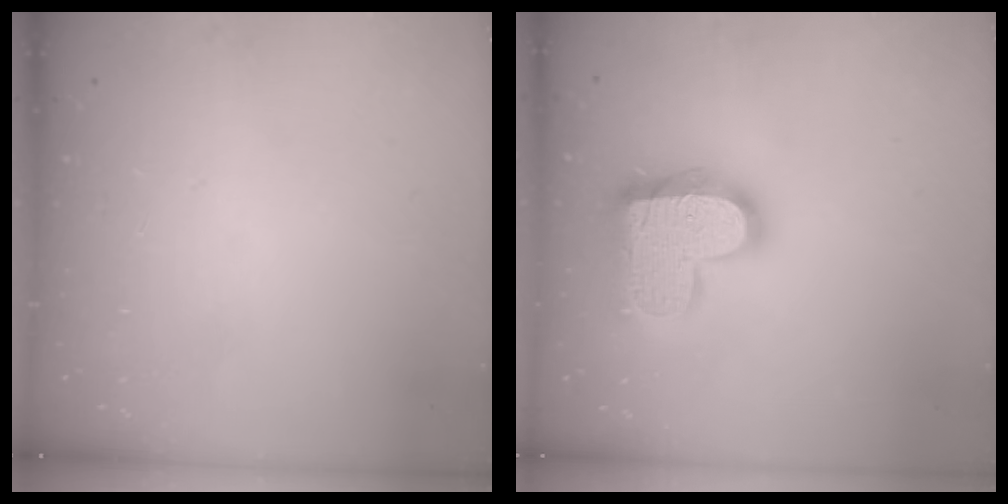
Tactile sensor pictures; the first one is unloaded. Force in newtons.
{"total": 19.2, "press": 19.2, "slide": 1.3}